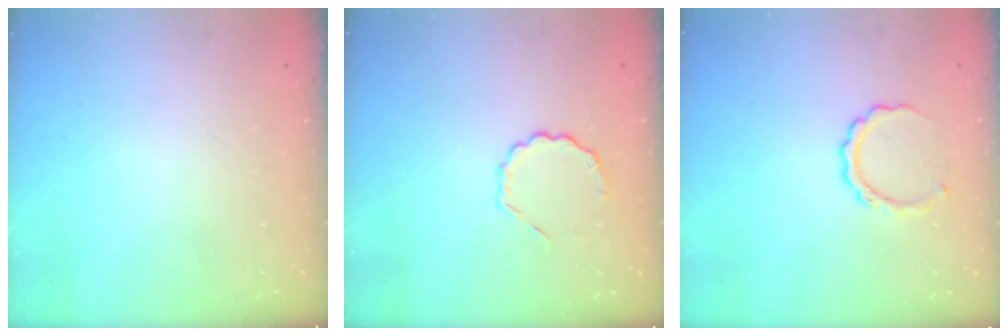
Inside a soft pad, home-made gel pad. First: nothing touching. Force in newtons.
{"total": 3.5, "press": 3.3, "slide": 1.2}
{"total": 6.3, "press": 6.3, "slide": 0.6}